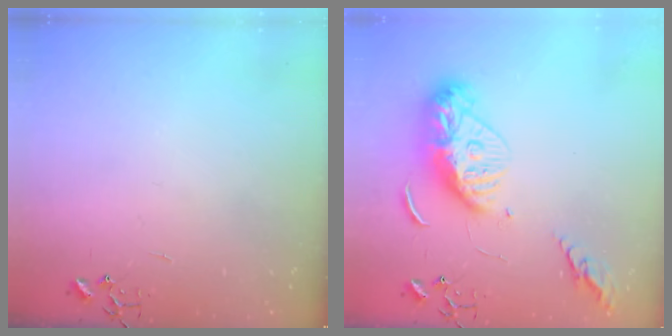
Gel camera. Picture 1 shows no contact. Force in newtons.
{"total": 14.8, "press": 14.8, "slide": 1.4}